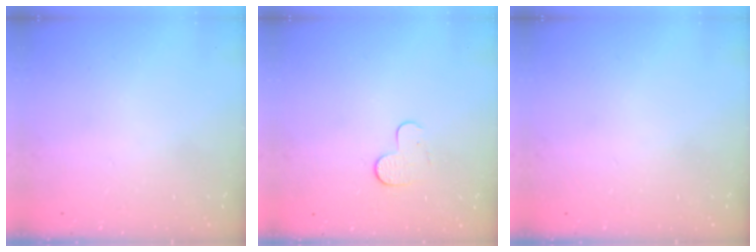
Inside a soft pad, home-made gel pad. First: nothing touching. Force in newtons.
{"total": 6.2, "press": 6.1, "slide": 0.6}
{"total": 0.0}